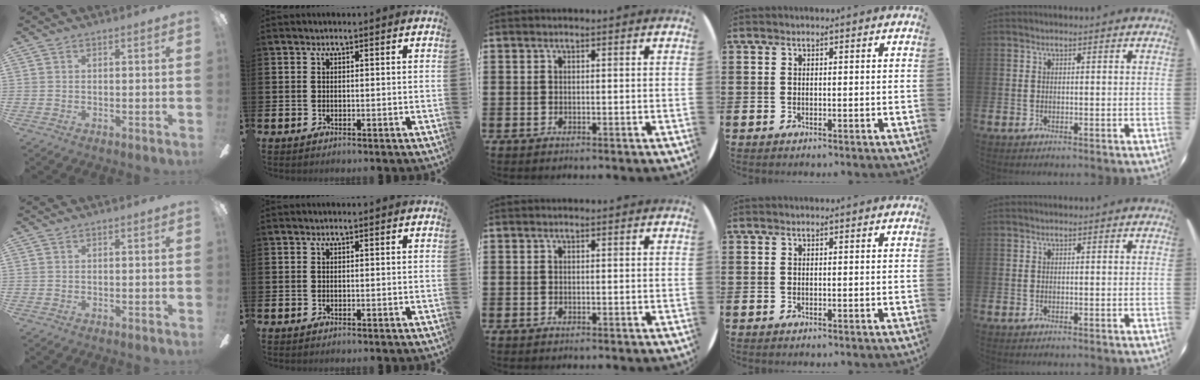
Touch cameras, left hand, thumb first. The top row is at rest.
{}